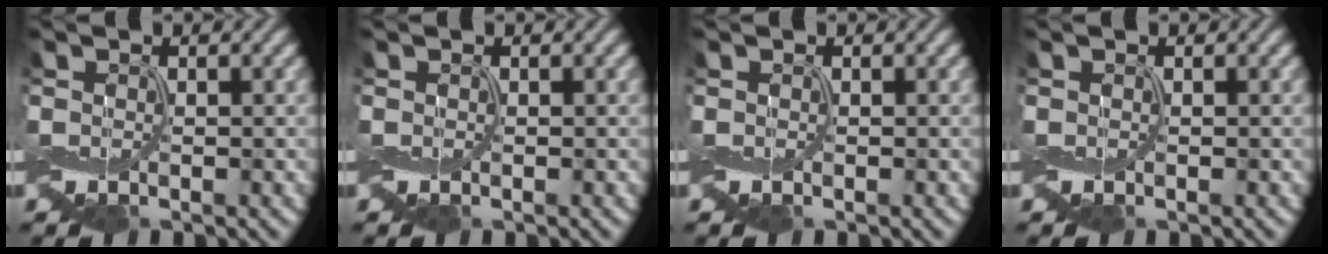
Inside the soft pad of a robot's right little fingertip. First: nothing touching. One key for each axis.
{"total": 0.0}
{"total": 0.0}
{"total": 0.0}